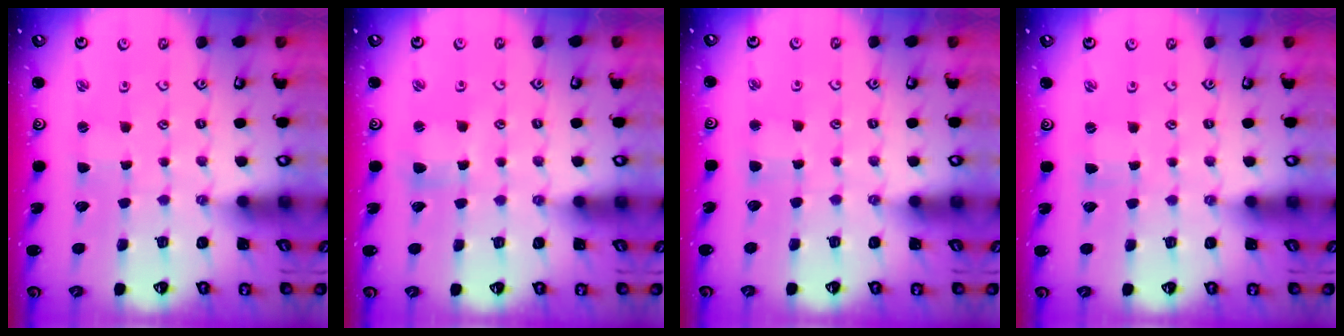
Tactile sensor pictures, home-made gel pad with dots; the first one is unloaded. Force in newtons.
{"total": 3.6, "press": 3.6, "slide": 0.3}
{"total": 2.6, "press": 2.6, "slide": 0.3}
{"total": 0.0}